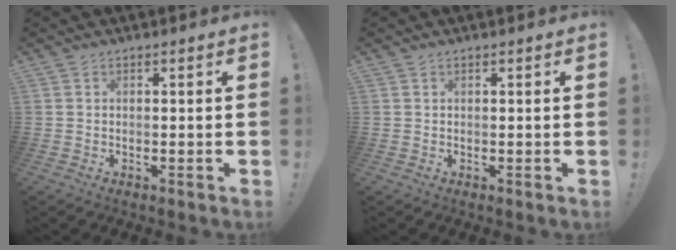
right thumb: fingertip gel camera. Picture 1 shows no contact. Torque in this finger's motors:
{"motor_torque": [-0.03, 0.08, -0.12, 0.15, 0.03]}